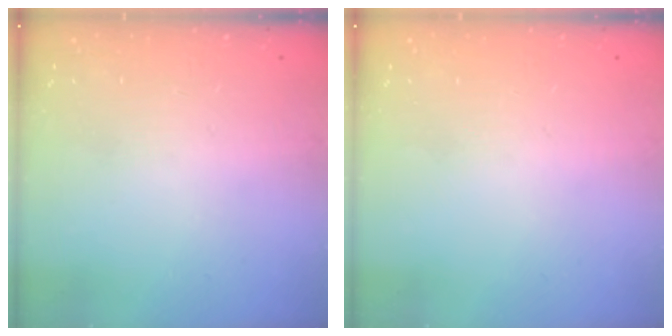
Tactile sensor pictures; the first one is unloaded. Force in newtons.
{"total": 0.0}